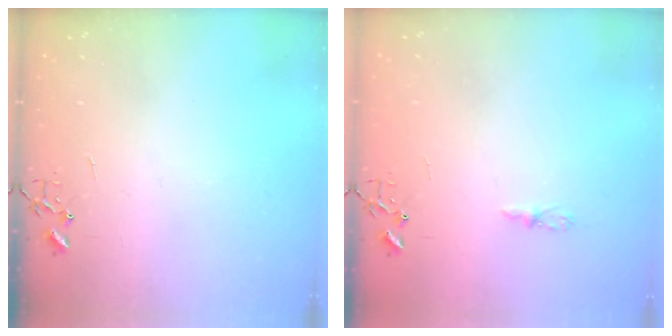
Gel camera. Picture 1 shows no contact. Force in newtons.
{"total": 4.4, "press": 4.3, "slide": 0.5}